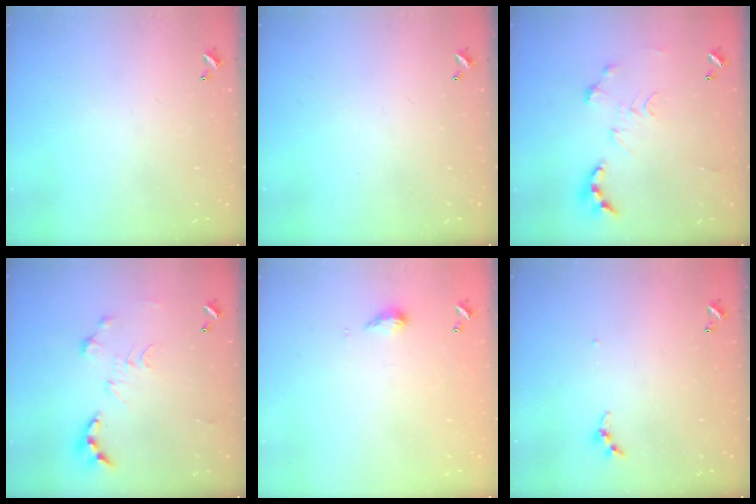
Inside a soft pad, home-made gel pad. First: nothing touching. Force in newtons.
{"total": 0.0}
{"total": 0.6, "press": 0.6, "slide": 0.1}
{"total": 0.6, "press": 0.6, "slide": 0.1}
{"total": 4.7, "press": 4.6, "slide": 0.4}
{"total": 3.3, "press": 3.3, "slide": 0.5}